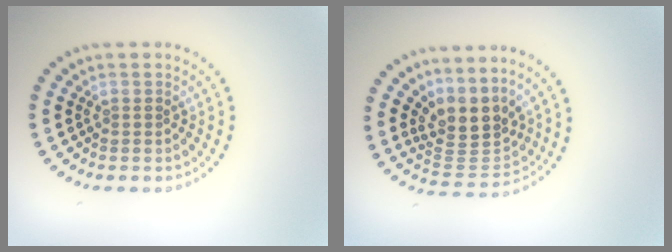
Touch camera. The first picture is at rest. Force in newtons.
{"total": 3.8, "press": 3.0, "slide": 2.4}